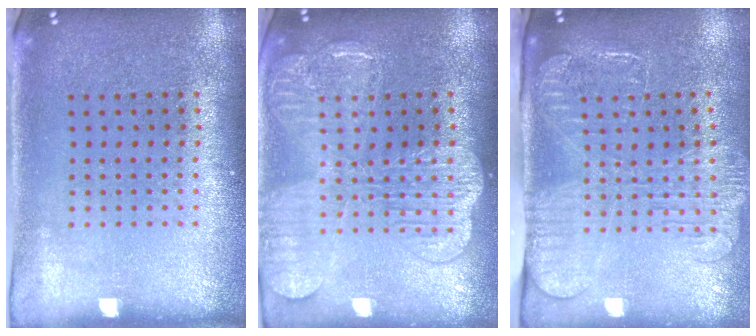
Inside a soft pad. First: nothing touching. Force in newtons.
{"total": 3.7, "press": 3.6, "slide": 0.5}
{"total": 2.6, "press": 2.0, "slide": 1.6}